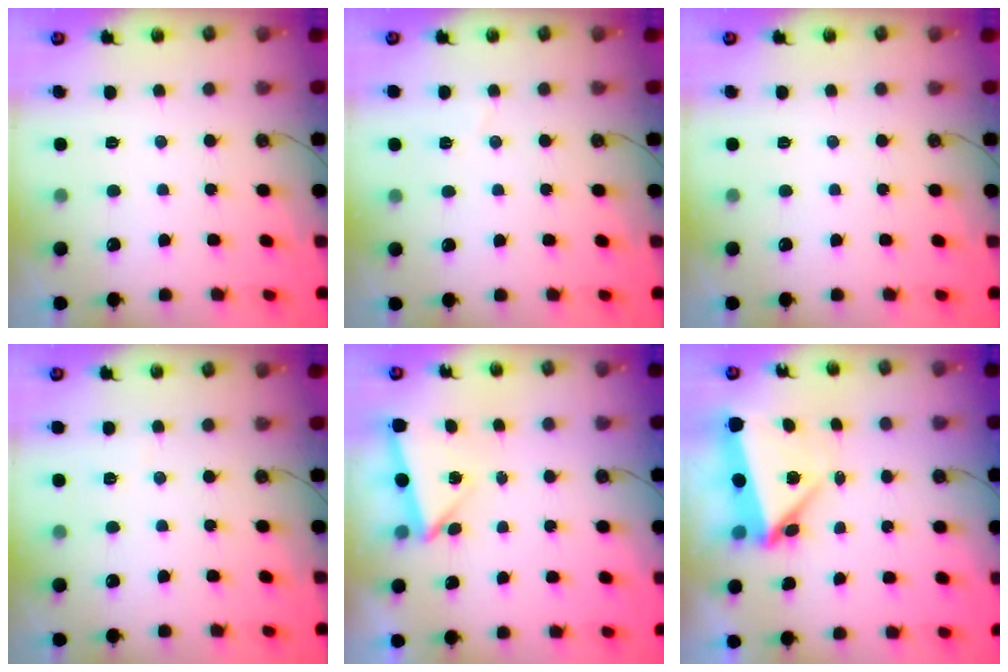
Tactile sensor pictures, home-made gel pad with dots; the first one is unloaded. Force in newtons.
{"total": 2.9, "press": 2.4, "slide": 1.7}
{"total": 0.0}
{"total": 2.9, "press": 1.5, "slide": 2.5}
{"total": 2.9, "press": 2.6, "slide": 1.2}
{"total": 6.0, "press": 5.8, "slide": 1.5}